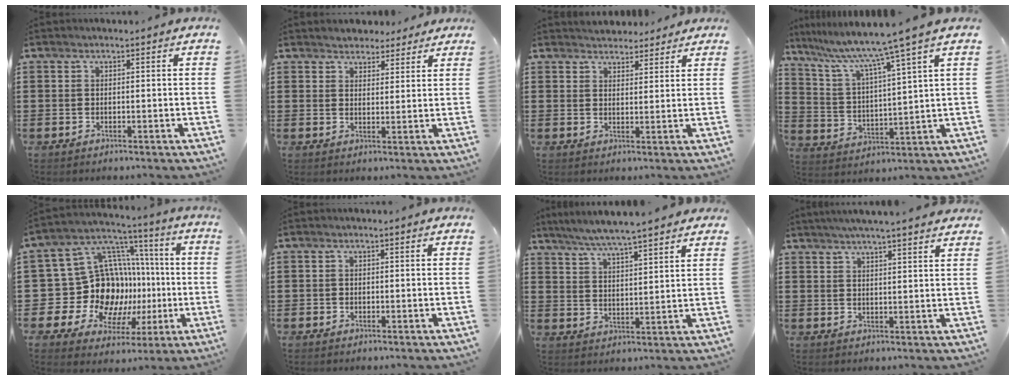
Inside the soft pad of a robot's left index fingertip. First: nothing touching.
{"total": 3.0, "force": [2.7, 1.2, -0.1], "torque": [-0.007, 0.003, 0.051]}
{"total": 3.0, "force": [2.8, 1.0, -0.1], "torque": [-0.009, -0.003, 0.054]}
{"total": 8.6, "force": [6.9, -0.9, 5.1], "torque": [-0.127, -0.047, 0.107]}
{"total": 16.9, "force": [-1.3, 15.2, 7.2], "torque": [-0.169, -0.034, 0.010]}
{"total": 0.6, "force": [-0.4, 0.5, 0.0], "torque": [-0.002, 0.002, -0.008]}
{"total": 5.5, "force": [5.1, -0.4, 2.2], "torque": [-0.060, -0.021, 0.089]}
{"total": 3.6, "force": [3.3, -0.6, 1.2], "torque": [-0.034, -0.006, 0.058]}